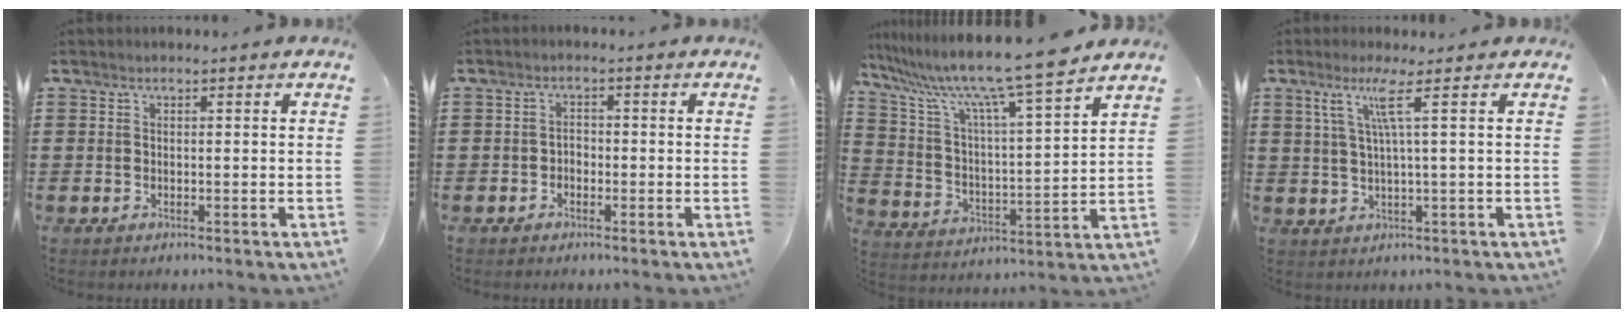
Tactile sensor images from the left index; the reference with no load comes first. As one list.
[{"total": 1.4, "force": [-1.0, 0.9, 0.4], "torque": [-0.014, 0.004, -0.024]}, {"total": 10.7, "force": [9.0, -0.4, 5.6], "torque": [-0.147, -0.062, 0.144]}, {"total": 4.9, "force": [1.9, -0.7, 4.5], "torque": [-0.096, -0.003, 0.026]}]